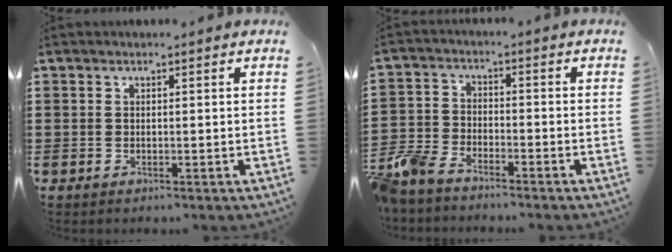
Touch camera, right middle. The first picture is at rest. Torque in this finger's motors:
{"motor_torque": [2.13, 0.01, 0.60, 0.21]}